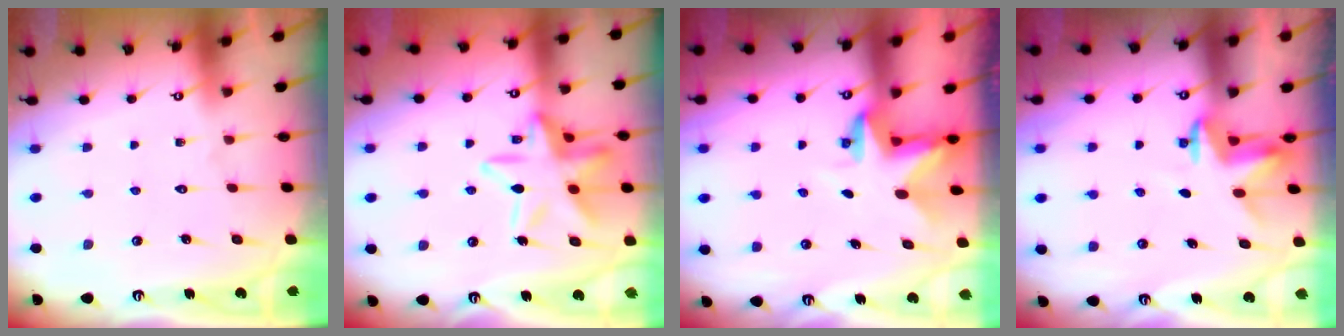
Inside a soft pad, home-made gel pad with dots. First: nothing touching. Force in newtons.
{"total": 15.9, "press": 15.9, "slide": 1.3}
{"total": 2.8, "press": 2.8, "slide": 0.2}
{"total": 3.2, "press": 3.2, "slide": 0.2}